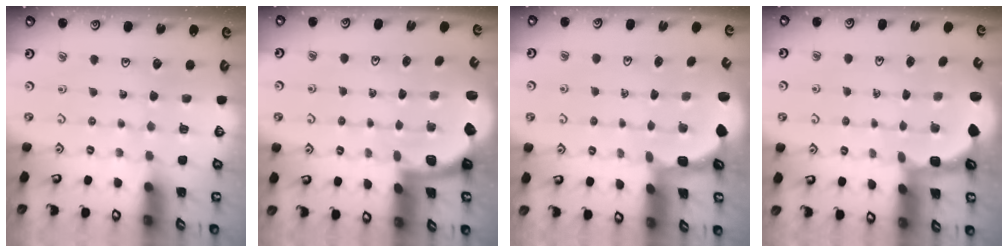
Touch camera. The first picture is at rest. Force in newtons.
{"total": 2.0, "press": 2.0, "slide": 0.5}
{"total": 2.4, "press": 1.8, "slide": 1.6}
{"total": 2.7, "press": 2.1, "slide": 1.7}